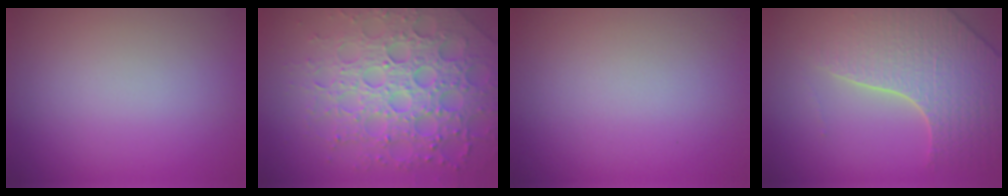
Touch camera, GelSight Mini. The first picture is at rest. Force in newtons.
{"total": 7.2, "press": 7.0, "slide": 1.7}
{"total": 0.0}
{"total": 5.8, "press": 4.9, "slide": 3.0}